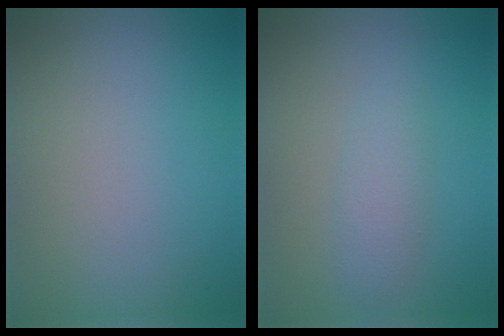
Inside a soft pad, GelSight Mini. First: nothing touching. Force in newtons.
{"total": 2.1, "press": 2.1, "slide": 0.1}